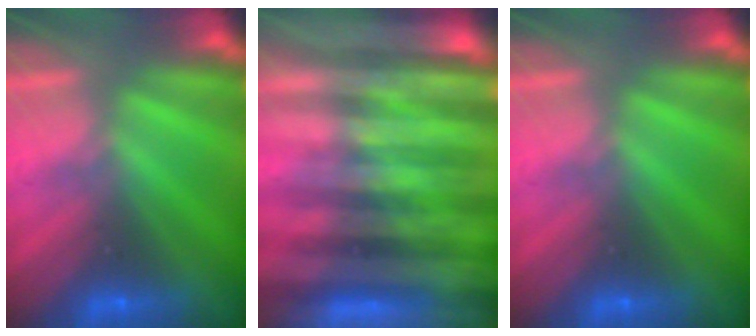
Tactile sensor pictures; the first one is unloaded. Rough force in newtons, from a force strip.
{"total": 7.3}
{"total": 0.0}